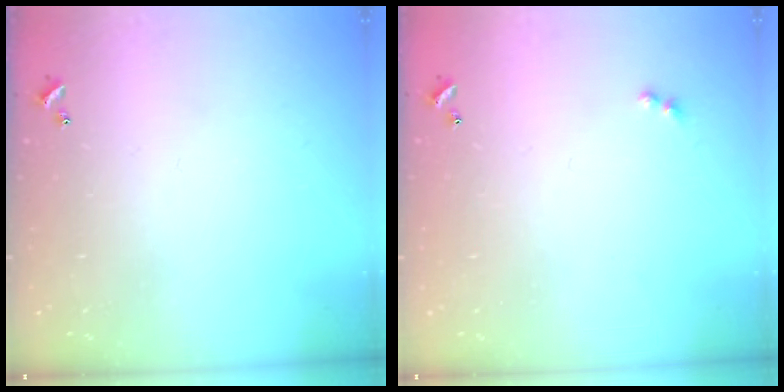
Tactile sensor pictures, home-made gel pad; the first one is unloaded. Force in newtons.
{"total": 2.5, "press": 2.4, "slide": 0.5}